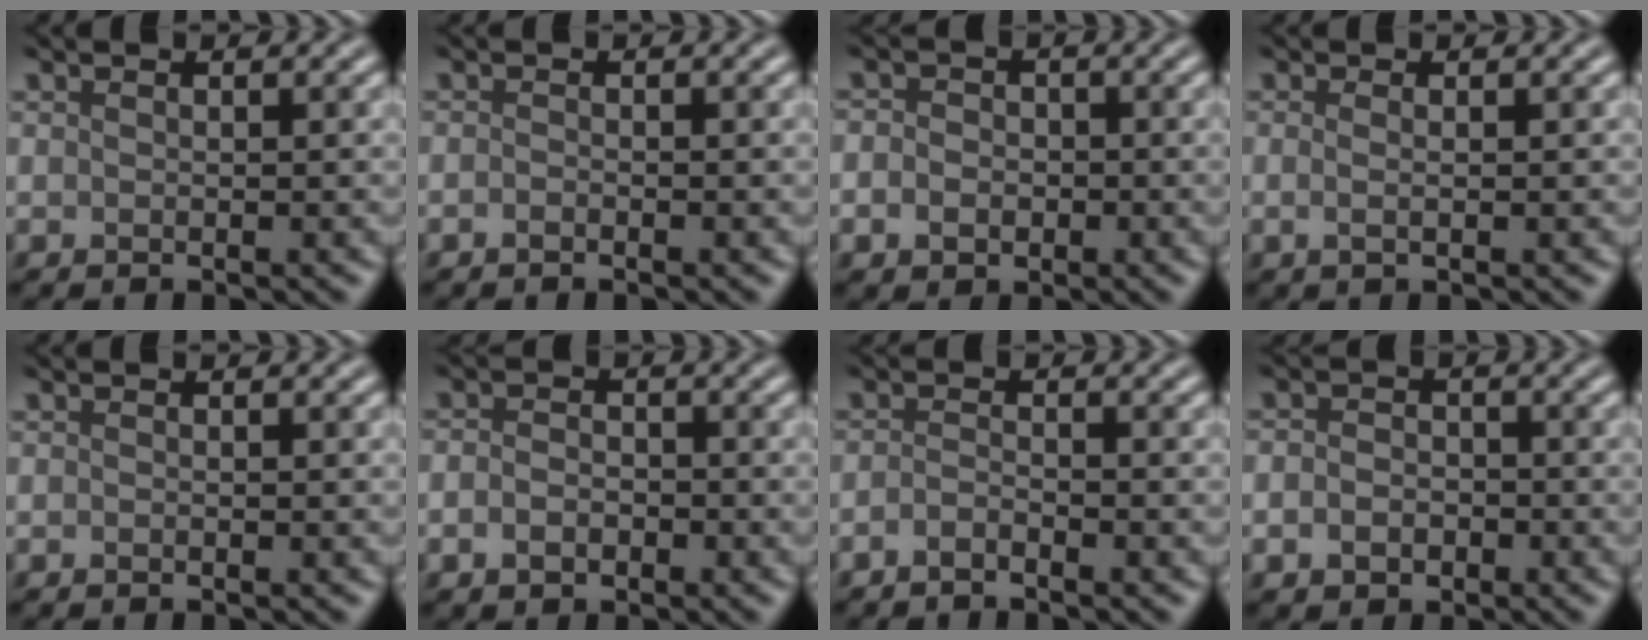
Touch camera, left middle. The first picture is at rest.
{"total": 0.5, "force": [-0.4, 0.1, 0.3], "torque": [-0.006, -0.001, -0.008]}
{"total": 2.8, "force": [-0.5, 2.4, 1.3], "torque": [-0.007, 0.002, -0.022]}
{"total": 1.0, "force": [-0.1, 0.3, 1.0], "torque": [-0.019, -0.003, -0.004]}
{"total": 0.0}
{"total": 2.1, "force": [-0.8, 1.5, 1.2], "torque": [-0.022, 0.000, -0.021]}
{"total": 1.2, "force": [-0.9, 0.3, 0.7], "torque": [-0.016, 0.001, -0.021]}
{"total": 2.4, "force": [-0.9, 1.9, 1.2], "torque": [-0.012, -0.002, -0.024]}